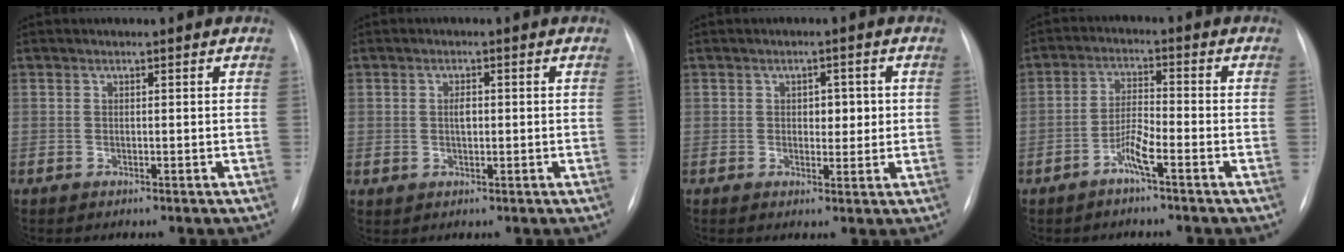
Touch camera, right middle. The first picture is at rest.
{"total": 1.6, "force": [0.2, 0.7, 1.4], "torque": [-0.026, 0.005, 0.003]}
{"total": 3.2, "force": [0.5, 2.1, 2.5], "torque": [-0.026, 0.005, 0.007]}
{"total": 4.0, "force": [-2.5, 0.0, 3.1], "torque": [-0.068, 0.007, -0.053]}